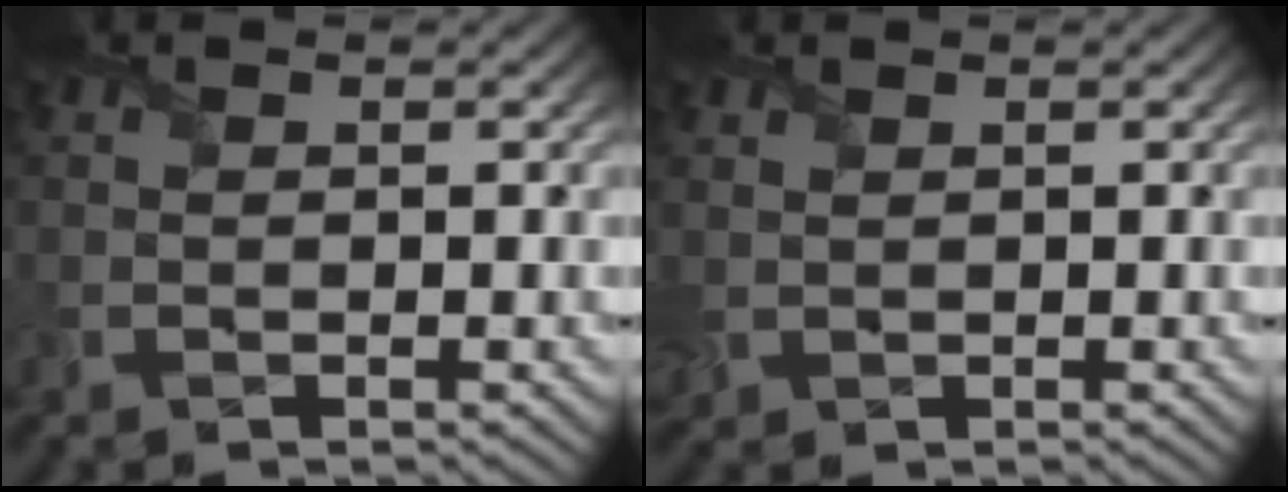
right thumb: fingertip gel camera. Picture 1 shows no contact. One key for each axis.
{"total": 1.3, "fx": 0.7, "fy": 1.1, "fz": 0.4, "tx": -0.020, "ty": 0.002, "tz": 0.015}